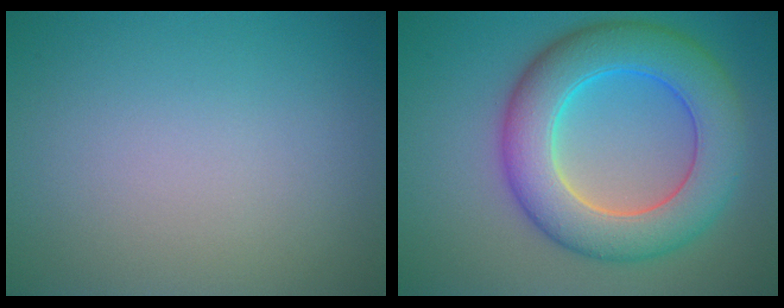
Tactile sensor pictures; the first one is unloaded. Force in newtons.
{"total": 9.0, "press": 9.0, "slide": 0.3}